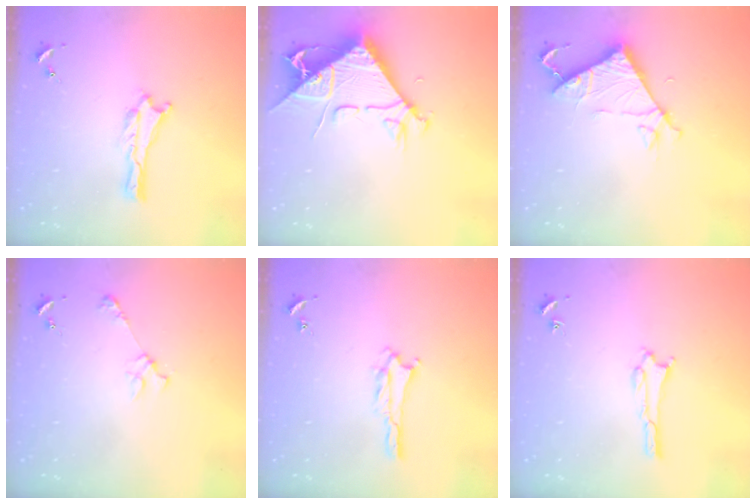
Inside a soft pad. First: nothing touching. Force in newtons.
{"total": 9.8, "press": 9.7, "slide": 1.1}
{"total": 7.5, "press": 7.5, "slide": 0.5}
{"total": 2.4, "press": 2.4, "slide": 0.3}
{"total": 2.1, "press": 2.1, "slide": 0.3}
{"total": 1.6, "press": 1.6, "slide": 0.1}